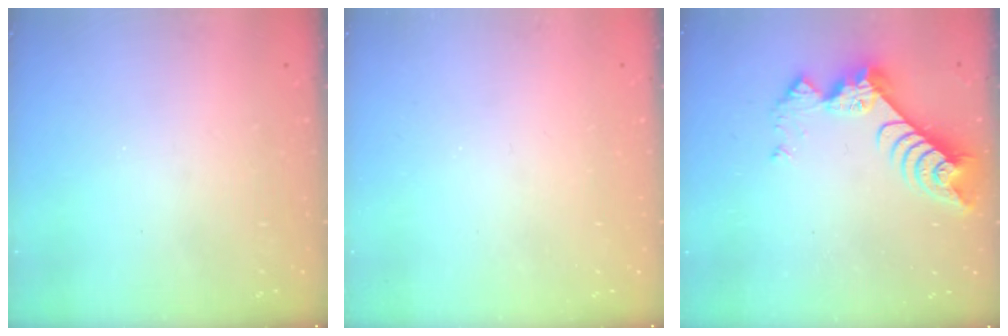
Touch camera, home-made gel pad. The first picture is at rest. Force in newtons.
{"total": 0.0}
{"total": 8.6, "press": 8.6, "slide": 0.8}